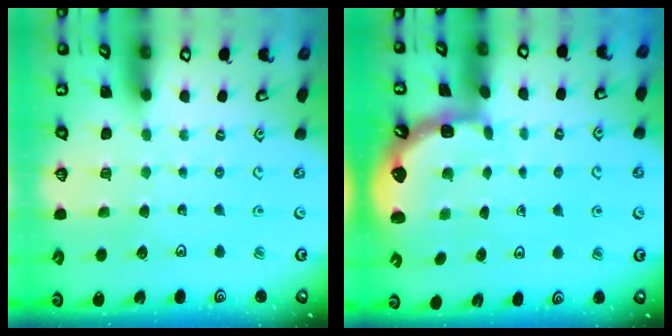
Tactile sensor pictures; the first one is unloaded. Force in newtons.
{"total": 1.4, "press": 1.4, "slide": 0.1}